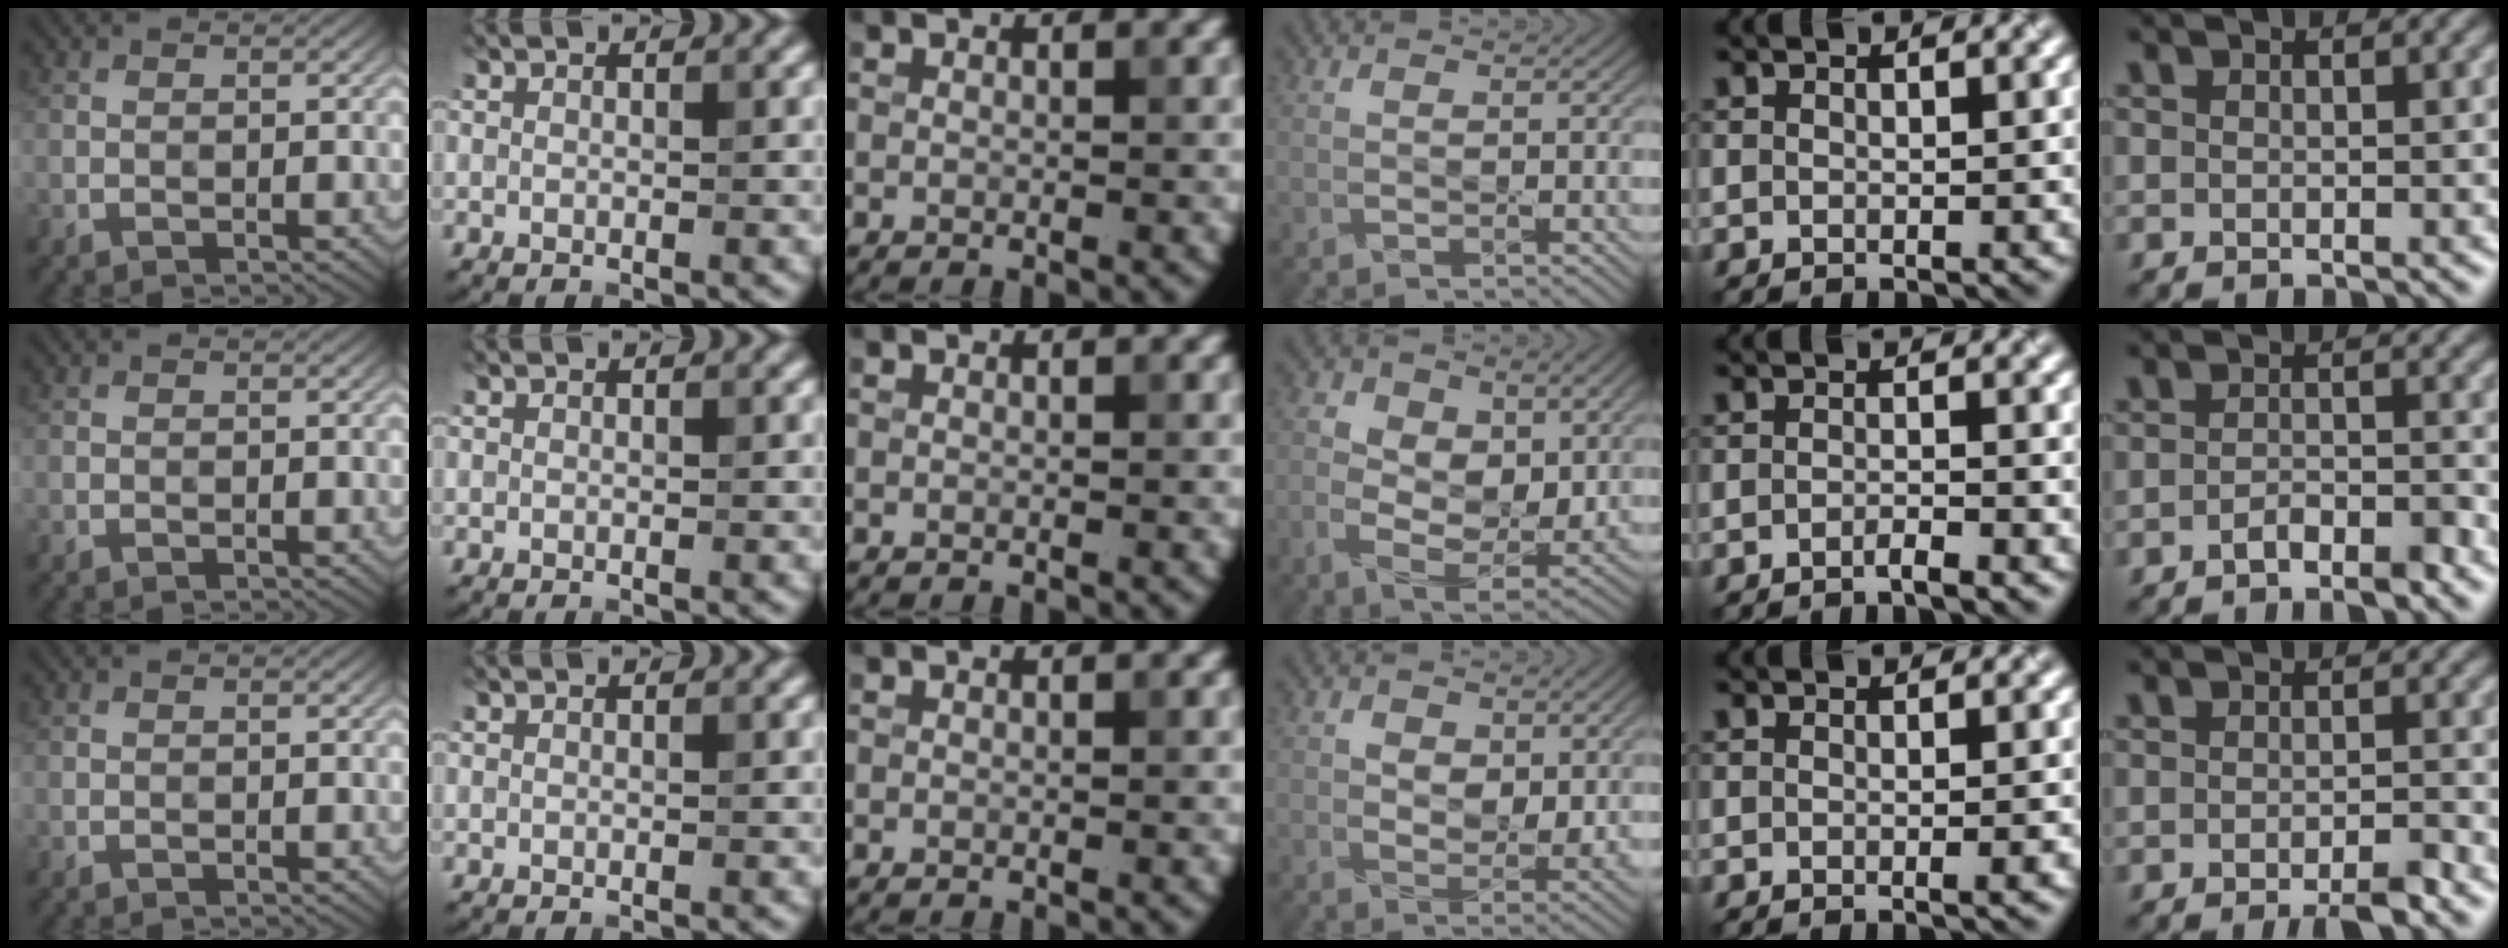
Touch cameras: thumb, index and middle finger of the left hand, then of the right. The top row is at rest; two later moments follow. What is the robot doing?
{"motion": "squeeze", "object": "air blower"}